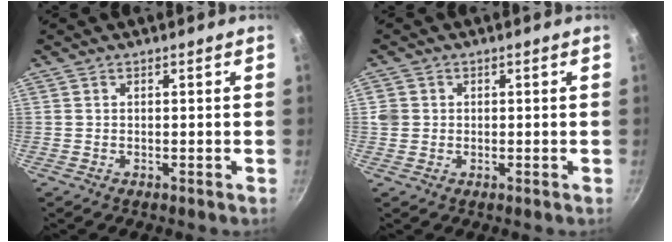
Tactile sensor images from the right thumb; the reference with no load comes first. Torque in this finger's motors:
{"motor_torque": [-0.16, 0.16, 0.41, -0.24, 0.01]}